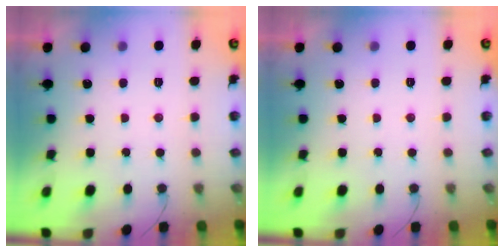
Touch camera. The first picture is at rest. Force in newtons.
{"total": 0.0}